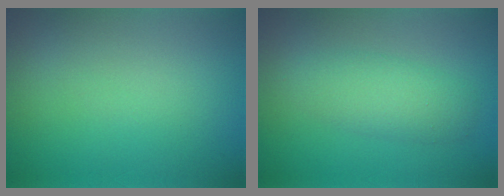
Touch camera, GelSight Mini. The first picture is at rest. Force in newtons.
{"total": 3.0, "press": 3.0, "slide": 0.1}